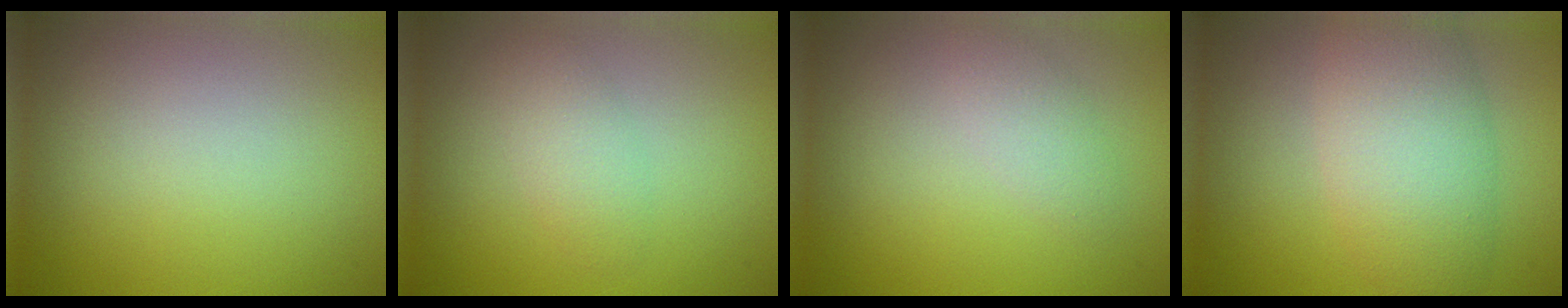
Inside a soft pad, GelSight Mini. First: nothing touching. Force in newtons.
{"total": 2.1, "press": 2.1, "slide": 0.0}
{"total": 1.6, "press": 1.6, "slide": 0.2}
{"total": 6.6, "press": 6.5, "slide": 0.4}